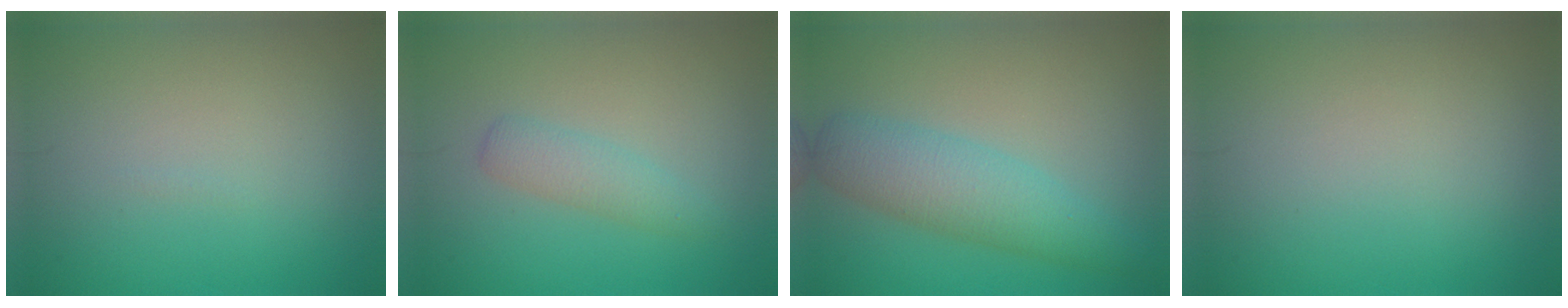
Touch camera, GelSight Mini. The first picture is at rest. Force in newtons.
{"total": 2.0, "press": 2.0, "slide": 0.1}
{"total": 5.0, "press": 5.0, "slide": 0.1}
{"total": 0.0}